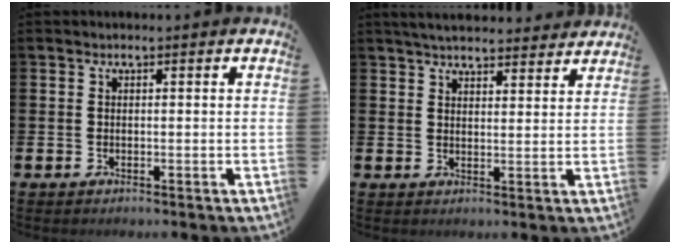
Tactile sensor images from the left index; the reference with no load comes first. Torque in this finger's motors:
{"motor_torque": [1.02, -1.11, 0.70, 0.12]}